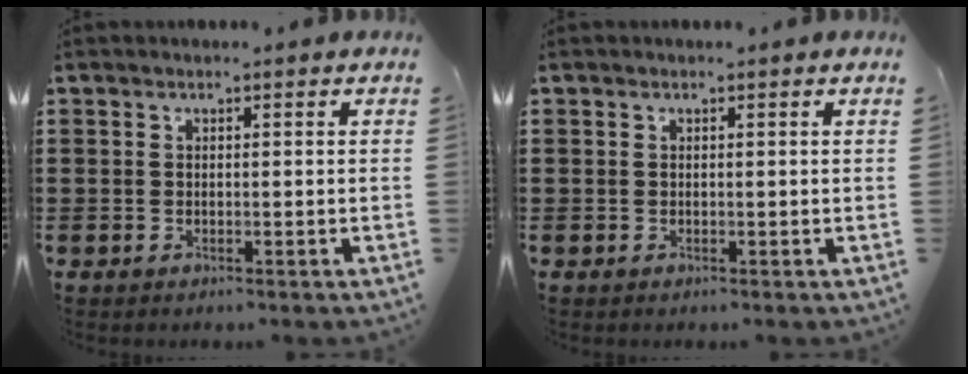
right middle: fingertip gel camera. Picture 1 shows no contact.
{"total": 0.0}